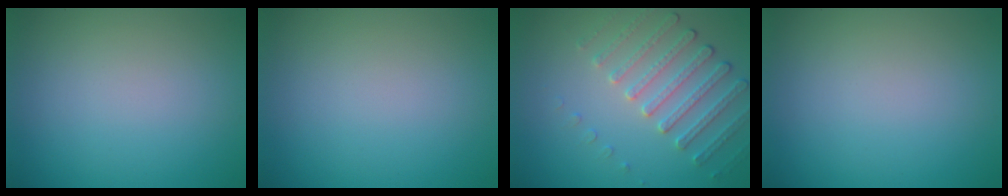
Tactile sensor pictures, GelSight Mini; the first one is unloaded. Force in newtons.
{"total": 0.0}
{"total": 3.0, "press": 2.7, "slide": 1.3}
{"total": 0.0}